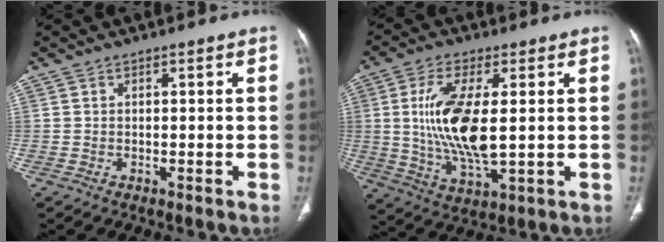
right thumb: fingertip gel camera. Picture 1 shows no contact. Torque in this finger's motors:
{"motor_torque": [0.87, 4.15, 1.83, 0.50, 0.63]}